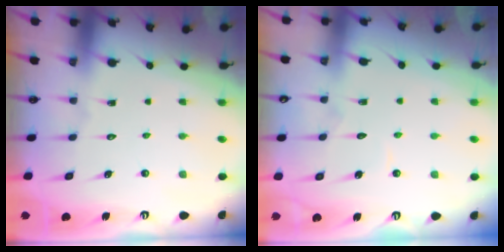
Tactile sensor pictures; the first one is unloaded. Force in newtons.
{"total": 3.4, "press": 3.4, "slide": 0.2}